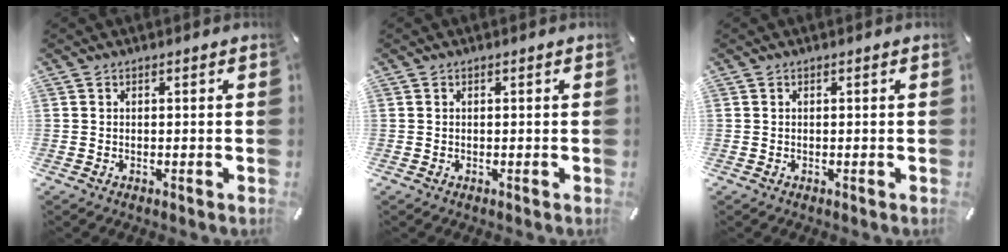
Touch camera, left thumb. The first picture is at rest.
{"total": 0.0}
{"total": 0.0}